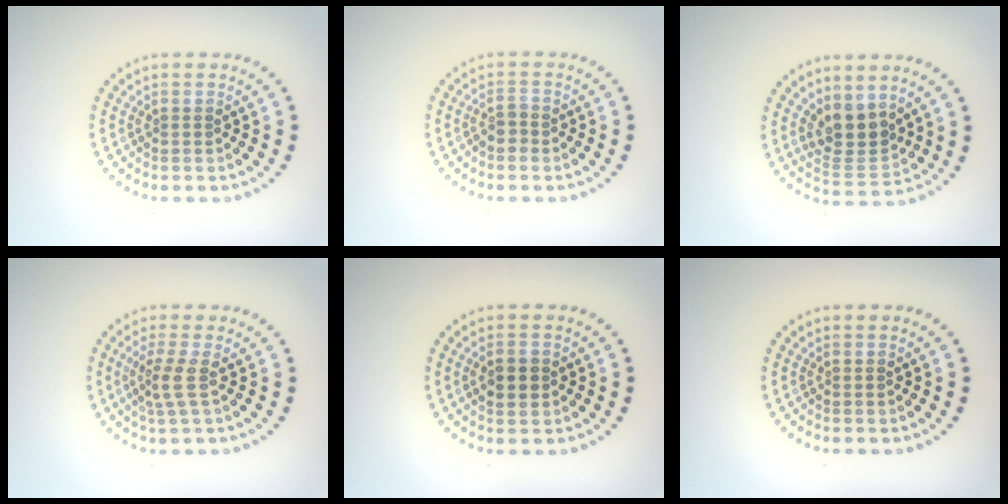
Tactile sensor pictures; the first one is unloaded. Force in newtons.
{"total": 1.6, "press": 1.3, "slide": 0.9}
{"total": 3.8, "press": 3.1, "slide": 2.1}
{"total": 2.4, "press": 1.8, "slide": 1.6}
{"total": 2.3, "press": 2.3, "slide": 0.1}
{"total": 0.0}